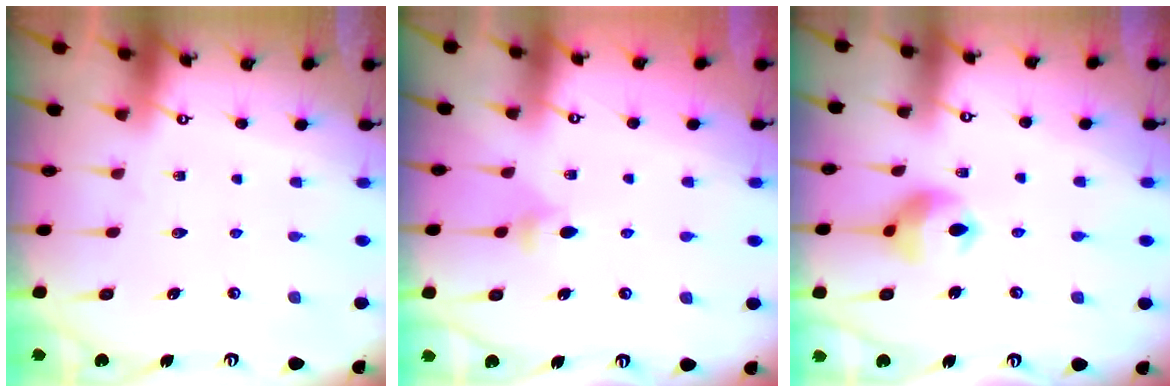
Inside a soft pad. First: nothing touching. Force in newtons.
{"total": 3.7, "press": 3.6, "slide": 0.5}
{"total": 9.8, "press": 9.7, "slide": 1.1}